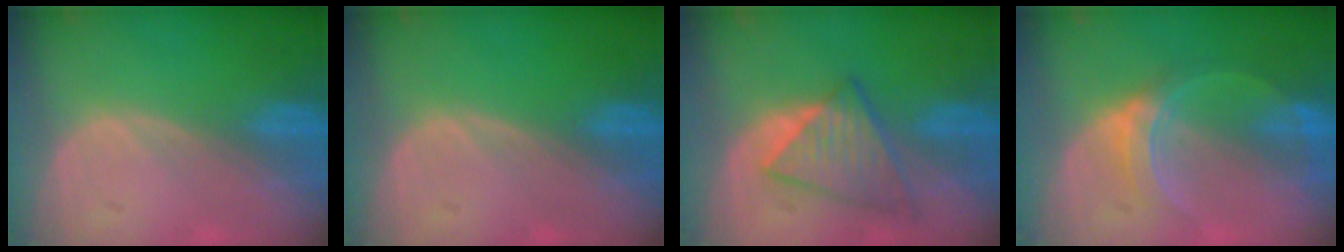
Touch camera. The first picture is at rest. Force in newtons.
{"total": 0.0}
{"total": 6.5, "press": 6.5, "slide": 0.7}
{"total": 5.3, "press": 5.2, "slide": 0.8}